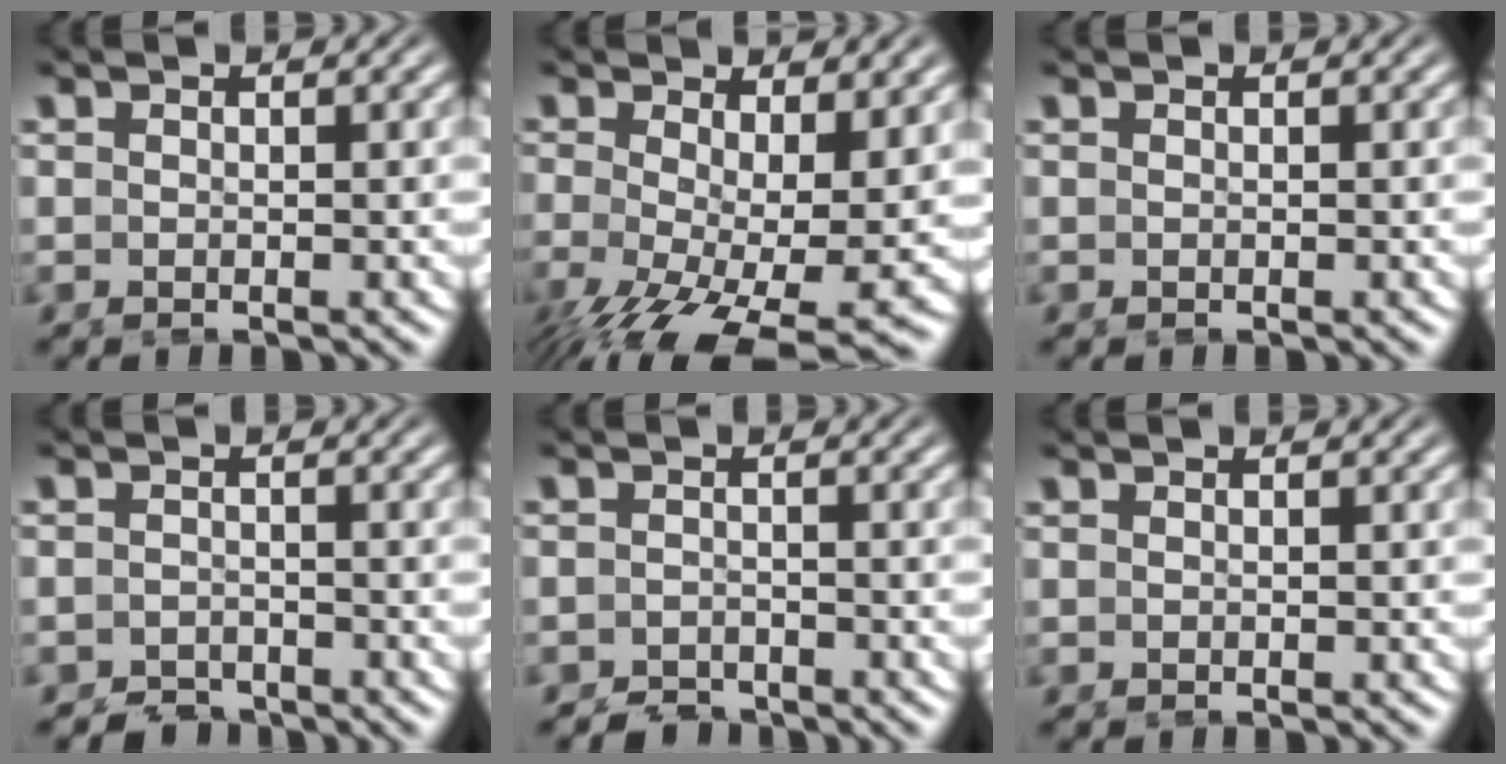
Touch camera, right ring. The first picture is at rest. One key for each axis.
{"total": 7.2, "fx": -4.4, "fy": 2.7, "fz": 5.1, "tx": -0.100, "ty": -0.063, "tz": -0.045}
{"total": 0.0}
{"total": 4.0, "fx": -3.7, "fy": 1.4, "fz": -0.1, "tx": 0.010, "ty": -0.021, "tz": -0.065}
{"total": 3.5, "fx": -3.4, "fy": 0.8, "fz": -0.3, "tx": 0.011, "ty": -0.020, "tz": -0.059}
{"total": 0.0}